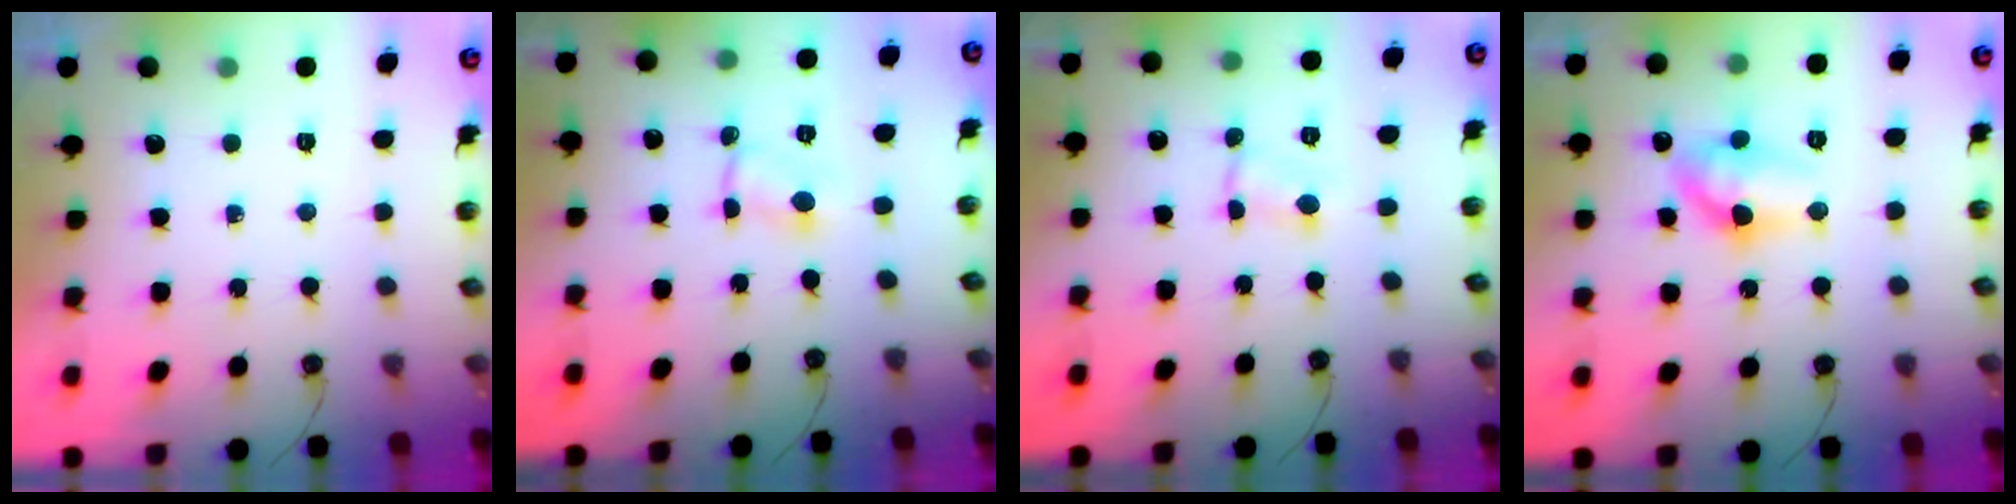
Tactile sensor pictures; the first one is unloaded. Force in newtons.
{"total": 0.7, "press": 0.6, "slide": 0.1}
{"total": 1.2, "press": 1.2, "slide": 0.2}
{"total": 10.8, "press": 10.7, "slide": 1.1}